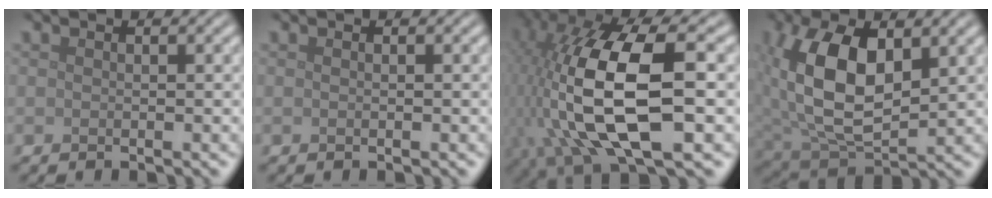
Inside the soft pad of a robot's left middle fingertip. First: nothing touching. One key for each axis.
{"total": 0.0}
{"total": 14.9, "fx": -0.7, "fy": 7.1, "fz": 13.1, "tx": -0.290, "ty": -0.015, "tz": -0.005}
{"total": 9.9, "fx": 1.8, "fy": 5.5, "fz": 8.0, "tx": -0.171, "ty": 0.002, "tz": 0.032}